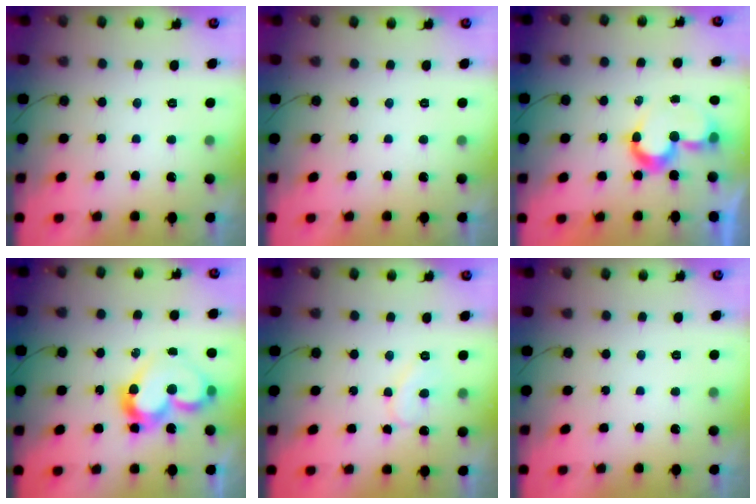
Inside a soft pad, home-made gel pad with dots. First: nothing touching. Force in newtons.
{"total": 1.7, "press": 1.6, "slide": 0.1}
{"total": 8.7, "press": 8.7, "slide": 0.1}
{"total": 13.7, "press": 13.5, "slide": 2.7}
{"total": 7.2, "press": 7.1, "slide": 0.5}
{"total": 0.0}